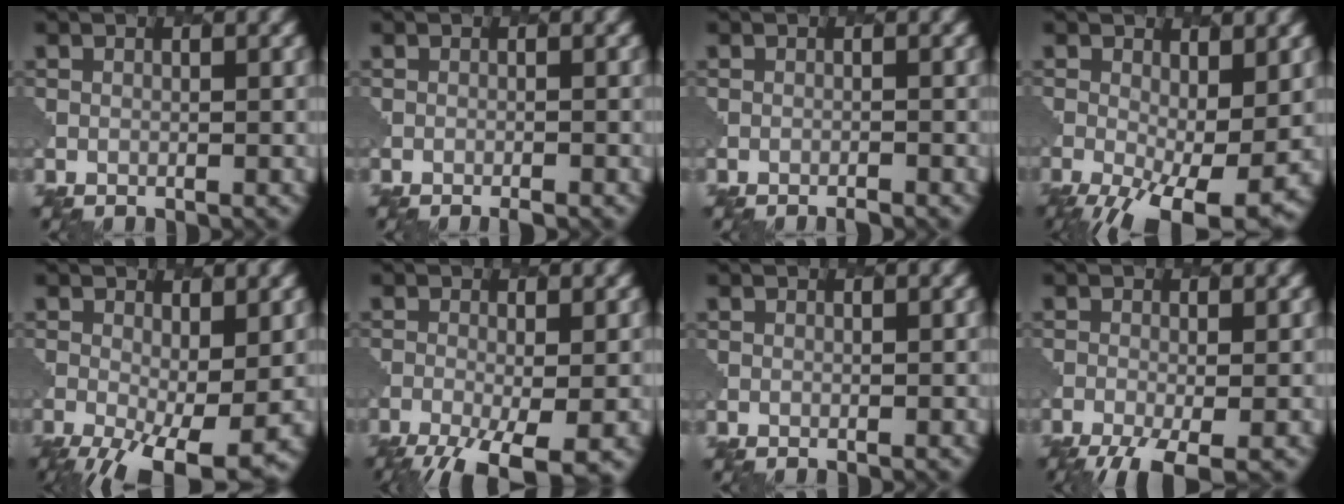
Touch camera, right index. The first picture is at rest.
{"total": 1.0, "force": [-0.8, 0.2, 0.5], "torque": [-0.002, 0.002, -0.013]}
{"total": 0.8, "force": [-0.8, 0.1, 0.2], "torque": [0.004, 0.002, -0.015]}
{"total": 8.1, "force": [-2.4, 3.3, 7.0], "torque": [-0.129, -0.022, -0.030]}
{"total": 7.1, "force": [-2.6, 2.6, 6.1], "torque": [-0.114, -0.017, -0.037]}
{"total": 7.6, "force": [-4.7, 2.3, 5.5], "torque": [-0.102, -0.032, -0.073]}
{"total": 0.0}
{"total": 4.8, "force": [-3.1, 1.1, 3.4], "torque": [-0.058, -0.009, -0.056]}